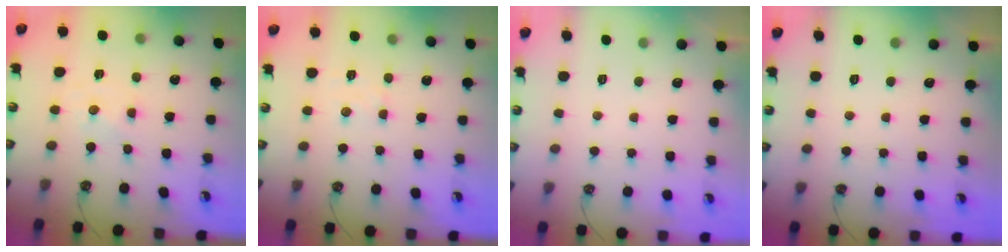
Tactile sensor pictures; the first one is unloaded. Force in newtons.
{"total": 2.9, "press": 2.9, "slide": 0.5}
{"total": 0.0}
{"total": 0.0}